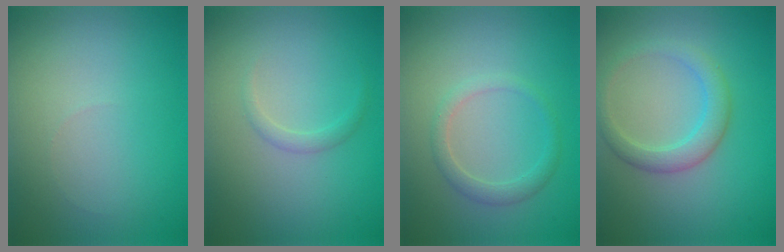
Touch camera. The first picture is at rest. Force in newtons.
{"total": 1.0, "press": 1.0, "slide": 0.0}
{"total": 1.7, "press": 1.7, "slide": 0.0}
{"total": 2.8, "press": 2.8, "slide": 0.1}